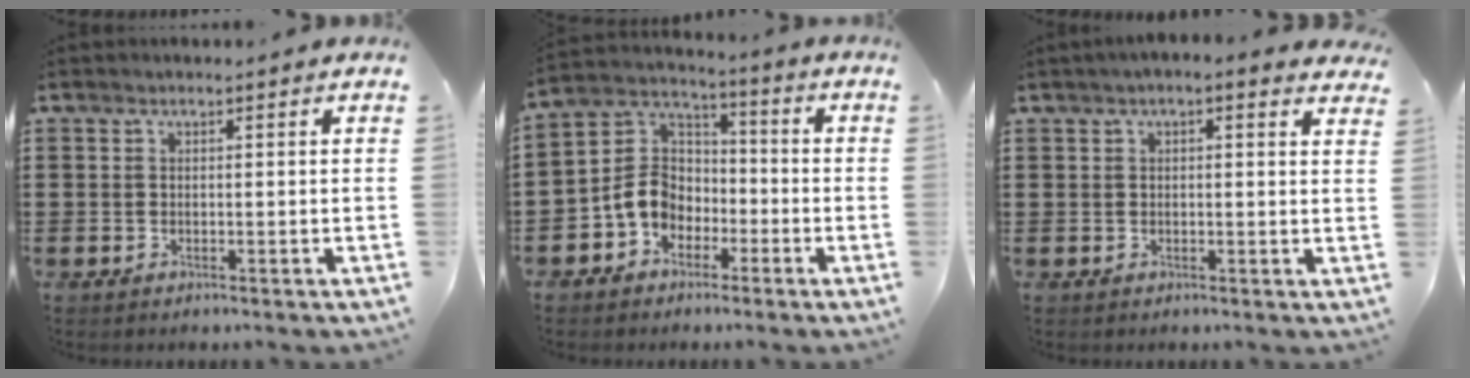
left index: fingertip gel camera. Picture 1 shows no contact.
{"total": 7.5, "force": [-3.0, 6.2, 3.1], "torque": [-0.100, 0.012, -0.067]}
{"total": 1.9, "force": [1.2, 0.3, 1.4], "torque": [-0.029, 0.005, 0.022]}